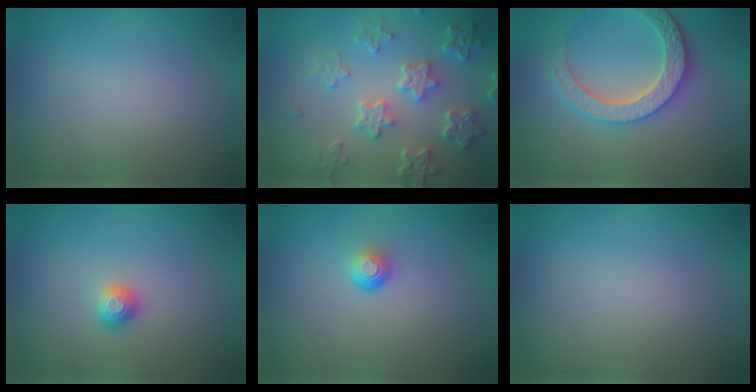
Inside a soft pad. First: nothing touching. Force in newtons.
{"total": 5.8, "press": 4.6, "slide": 3.6}
{"total": 4.3, "press": 4.1, "slide": 1.5}
{"total": 1.1, "press": 1.1, "slide": 0.2}
{"total": 1.7, "press": 1.1, "slide": 1.3}
{"total": 0.0}